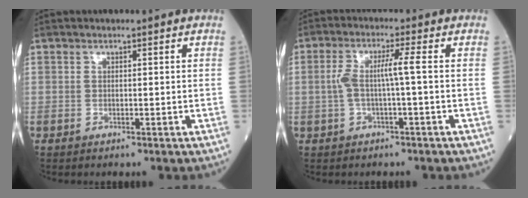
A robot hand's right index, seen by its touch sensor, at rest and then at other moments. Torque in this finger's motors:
{"motor_torque": [0.82, 0.00, 0.35, 0.11]}